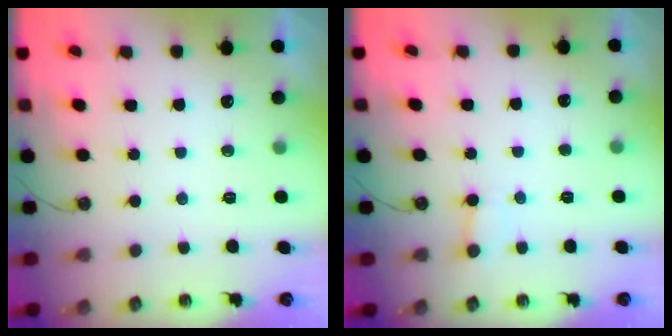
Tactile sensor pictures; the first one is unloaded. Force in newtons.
{"total": 2.2, "press": 2.2, "slide": 0.2}